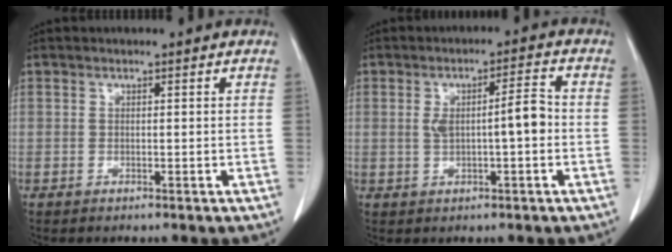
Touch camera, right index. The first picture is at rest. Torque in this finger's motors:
{"motor_torque": [0.19, 0.05, 0.10, 0.05]}